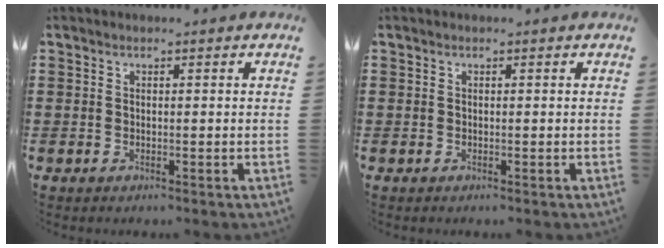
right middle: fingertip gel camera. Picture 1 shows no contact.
{"total": 0.0}